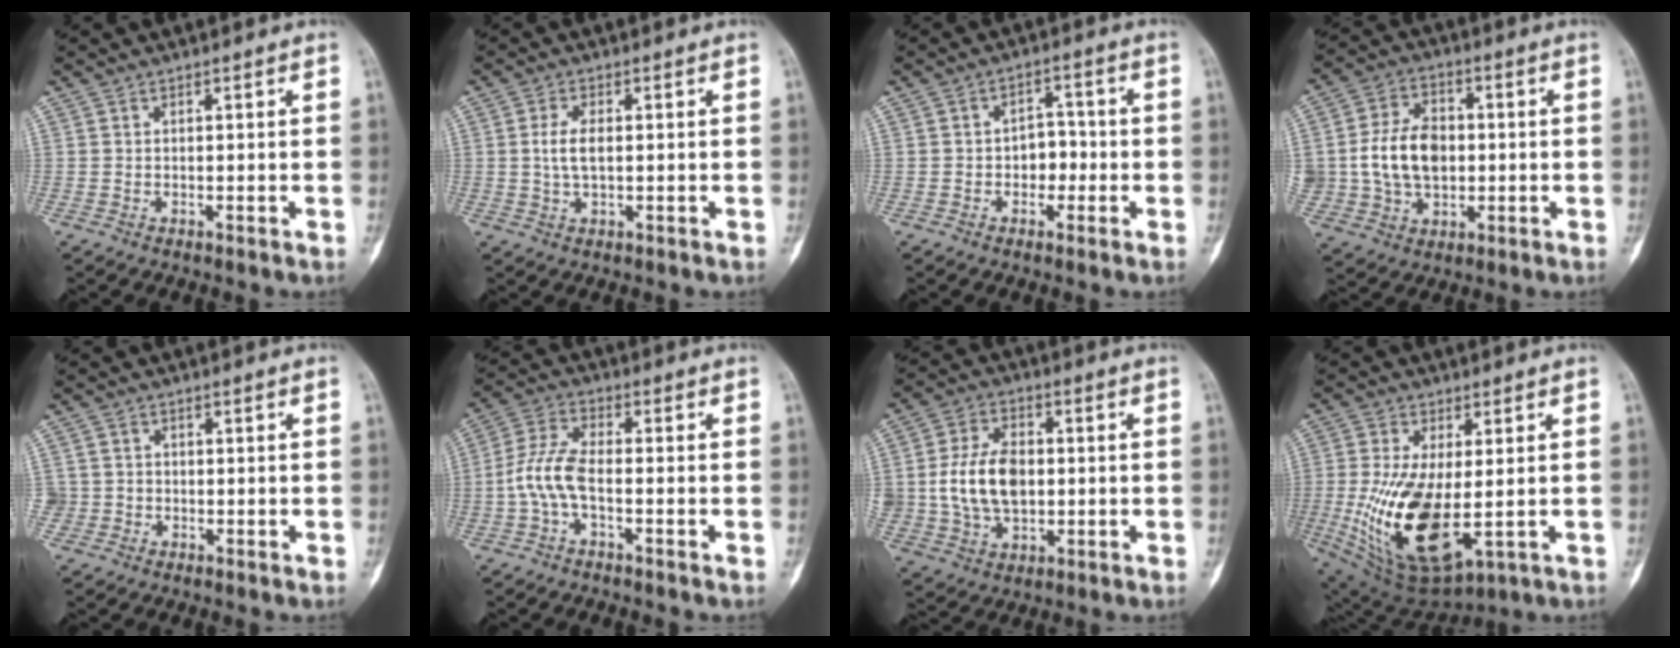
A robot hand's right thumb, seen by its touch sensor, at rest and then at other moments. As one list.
[{"total": 4.3, "force": [0.2, 2.1, 3.8], "torque": [-0.079, 0.001, 0.005]}, {"total": 4.8, "force": [-1.1, 3.5, 3.0], "torque": [-0.018, 0.021, -0.022]}, {"total": 12.9, "force": [-0.1, 9.4, 8.8], "torque": [-0.136, 0.014, 0.005]}, {"total": 2.6, "force": [-0.9, 2.4, -0.1], "torque": [0.014, 0.011, -0.023]}, {"total": 7.0, "force": [-2.0, 2.9, 6.1], "torque": [-0.146, 0.026, -0.046]}, {"total": 12.5, "force": [-0.1, 8.4, 9.2], "torque": [-0.157, 0.011, 0.005]}, {"total": 17.7, "force": [-2.2, 8.2, 15.6], "torque": [-0.303, -0.025, -0.010]}]